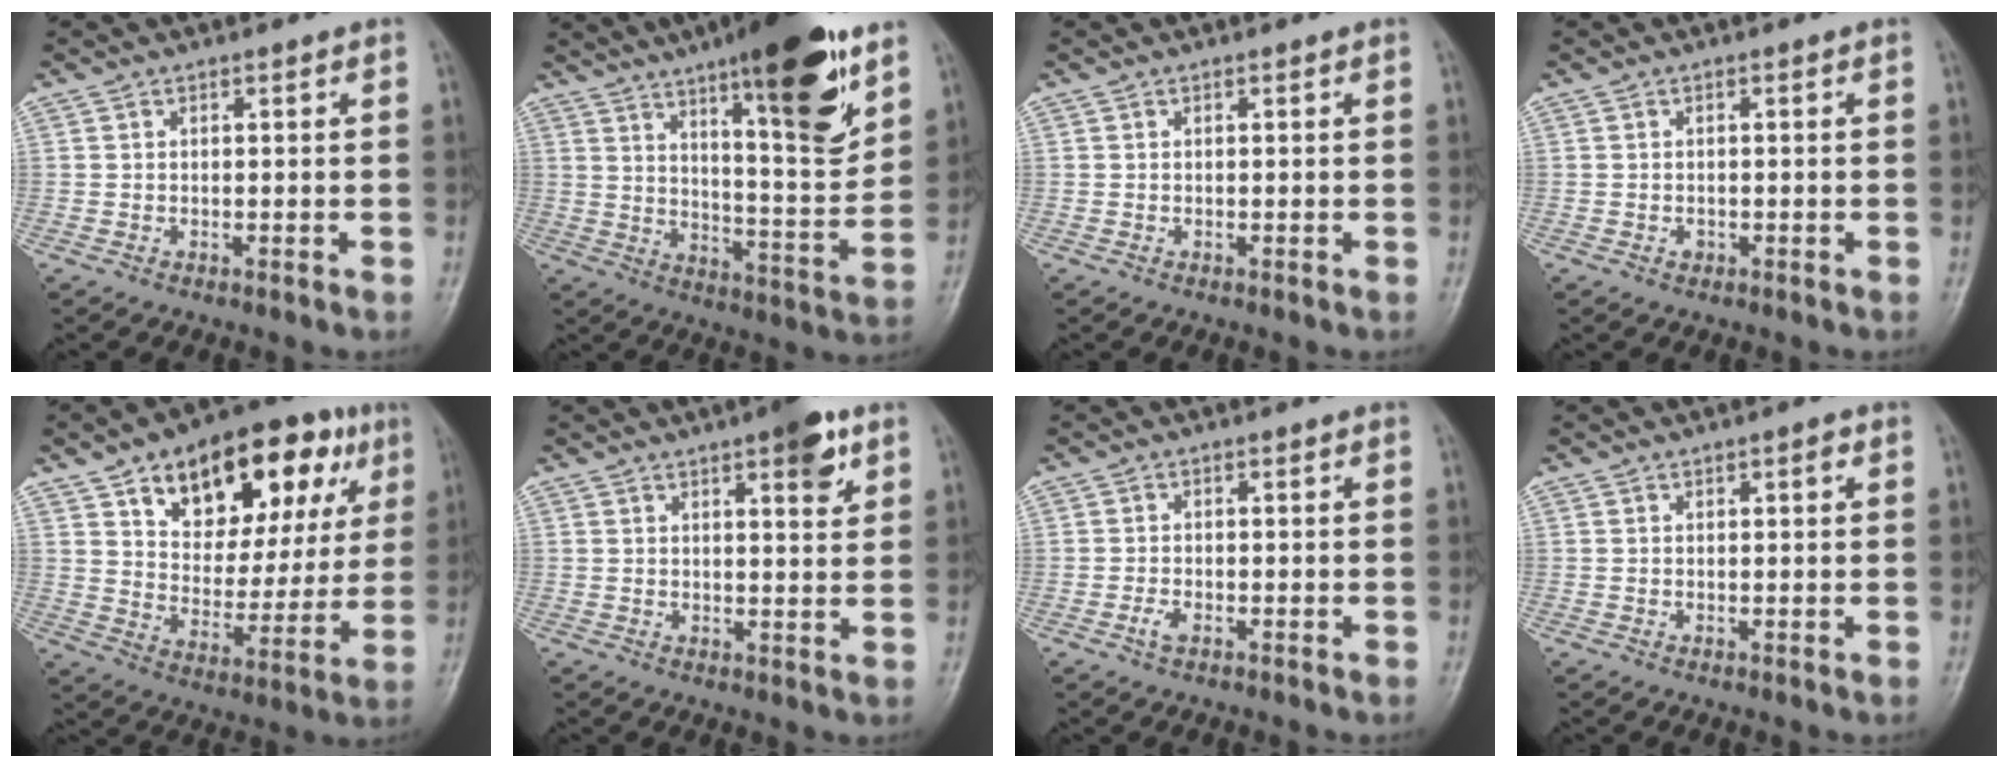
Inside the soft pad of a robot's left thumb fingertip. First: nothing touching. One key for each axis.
{"total": 21.2, "fx": 12.3, "fy": 5.0, "fz": 16.5, "tx": -0.214, "ty": -0.065, "tz": 0.189}
{"total": 0.0}
{"total": 0.9, "fx": -0.4, "fy": 0.8, "fz": 0.4, "tx": -0.001, "ty": 0.003, "tz": -0.006}
{"total": 23.7, "fx": 11.2, "fy": 12.9, "fz": 16.3, "tx": -0.187, "ty": -0.011, "tz": 0.172}
{"total": 6.7, "fx": 3.7, "fy": 2.0, "fz": 5.2, "tx": -0.057, "ty": -0.014, "tz": 0.045}
{"total": 1.9, "fx": -1.0, "fy": 0.9, "fz": 1.4, "tx": -0.031, "ty": 0.005, "tz": -0.020}
{"total": 1.4, "fx": 0.6, "fy": 0.5, "fz": 1.2, "tx": -0.014, "ty": 0.002, "tz": 0.007}